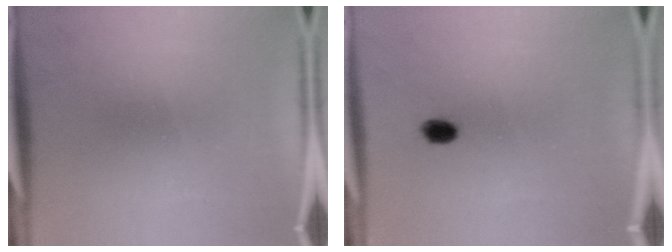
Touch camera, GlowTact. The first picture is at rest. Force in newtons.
{"total": 2.4}